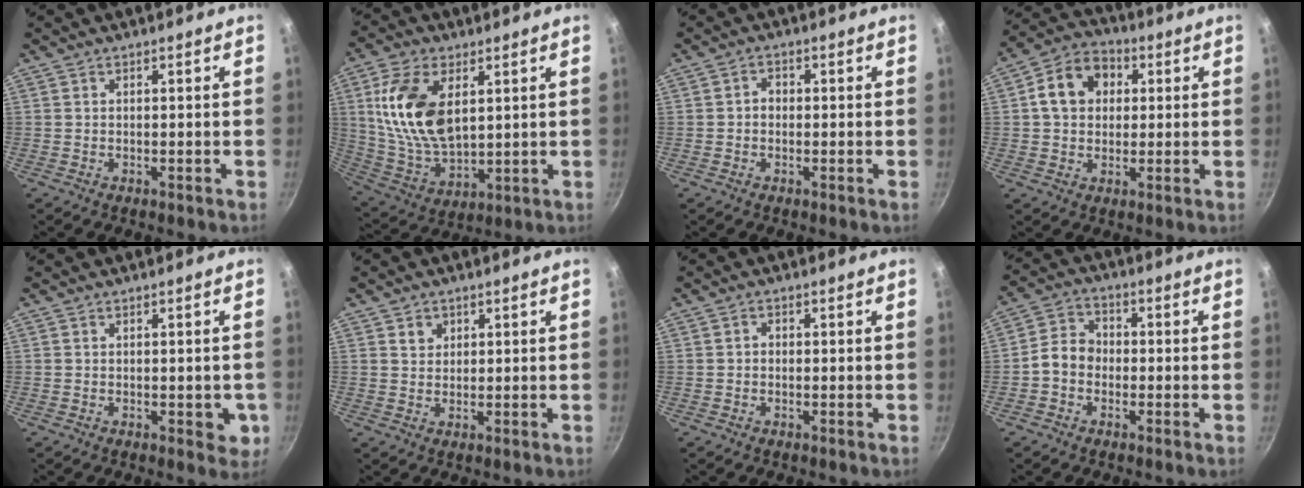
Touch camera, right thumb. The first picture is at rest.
{"total": 16.8, "force": [4.5, 9.6, 13.1], "torque": [-0.238, -0.020, 0.098]}
{"total": 2.7, "force": [-0.2, 2.3, 1.5], "torque": [-0.010, 0.011, -0.005]}
{"total": 10.9, "force": [2.2, 8.6, 6.2], "torque": [-0.076, 0.020, 0.021]}
{"total": 4.0, "force": [-0.6, 2.3, 3.2], "torque": [-0.020, 0.000, -0.007]}
{"total": 2.6, "force": [1.1, 2.2, 0.8], "torque": [0.000, 0.000, 0.018]}
{"total": 1.2, "force": [-0.1, 1.0, 0.6], "torque": [-0.010, 0.006, -0.004]}
{"total": 6.1, "force": [-1.3, 5.0, 3.2], "torque": [-0.033, 0.024, -0.041]}